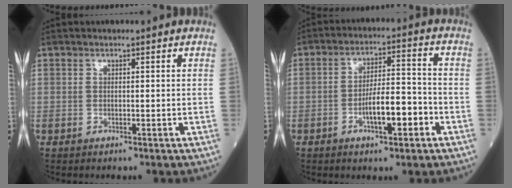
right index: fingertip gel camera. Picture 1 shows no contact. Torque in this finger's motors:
{"motor_torque": [0.99, -0.47, 0.59, 0.16]}